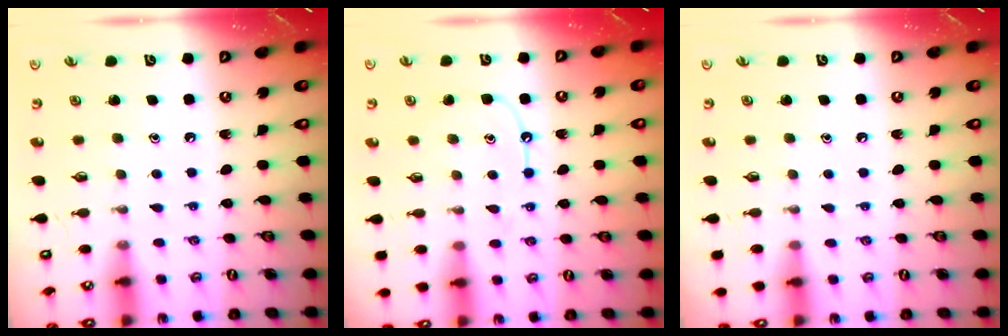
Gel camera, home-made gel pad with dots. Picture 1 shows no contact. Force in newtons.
{"total": 8.9, "press": 8.9, "slide": 0.6}
{"total": 2.9, "press": 2.9, "slide": 0.5}